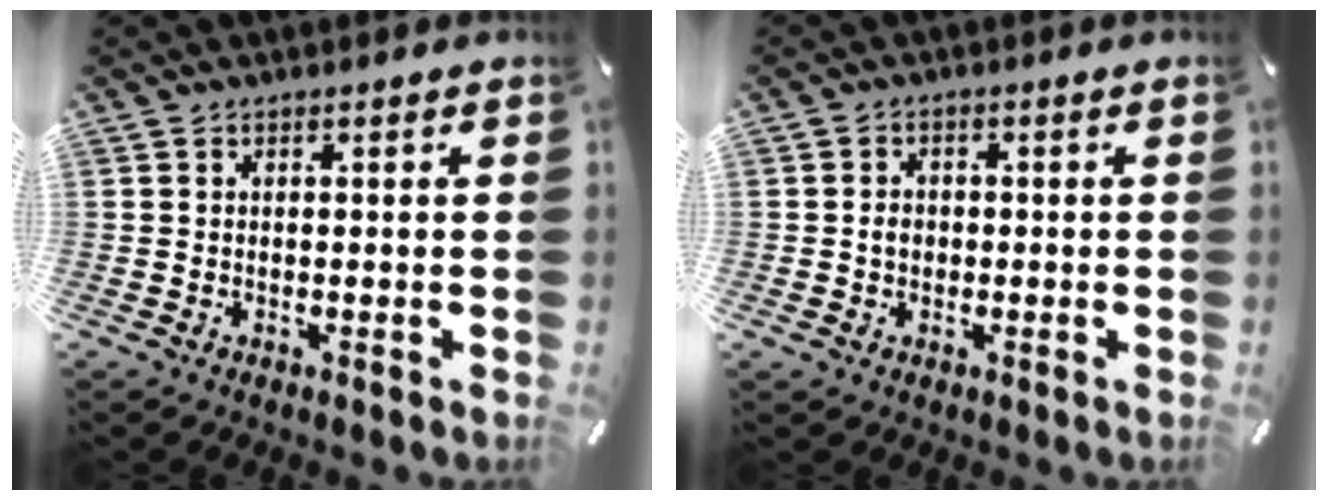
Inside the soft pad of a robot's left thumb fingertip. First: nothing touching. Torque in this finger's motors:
{"motor_torque": [0.14, 0.11, 0.14, 0.14, 0.01]}